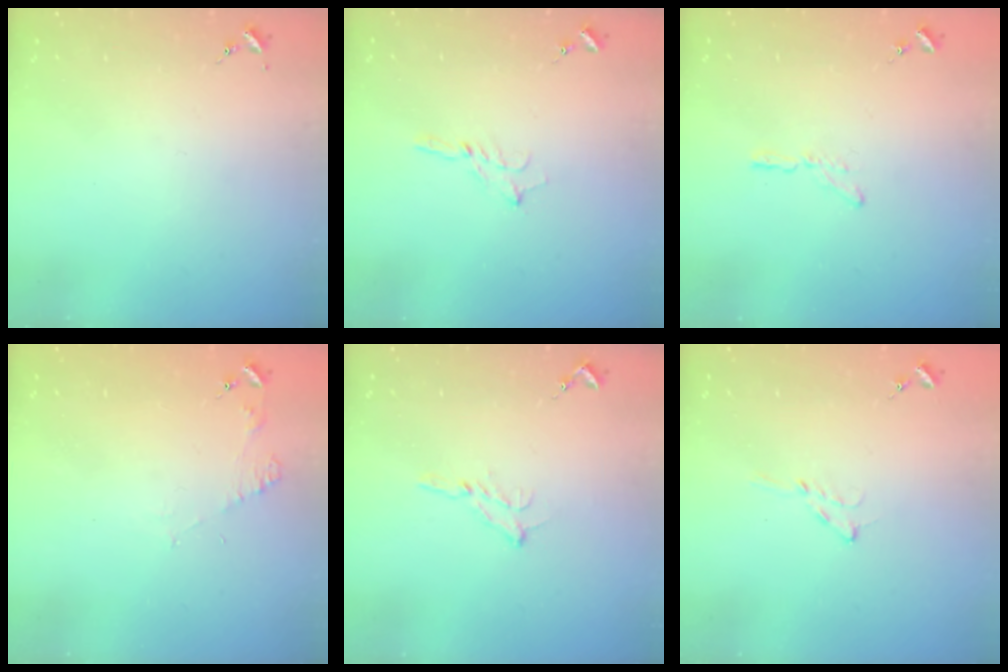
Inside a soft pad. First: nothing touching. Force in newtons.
{"total": 3.5, "press": 3.5, "slide": 0.4}
{"total": 3.7, "press": 3.7, "slide": 0.4}
{"total": 4.9, "press": 4.9, "slide": 0.6}
{"total": 7.9, "press": 7.9, "slide": 0.9}
{"total": 4.3, "press": 4.3, "slide": 0.6}